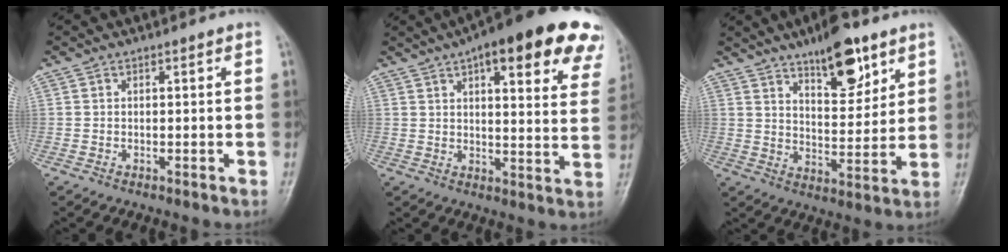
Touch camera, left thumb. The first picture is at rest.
{"total": 23.6, "force": [13.9, 7.6, 17.4], "torque": [-0.194, -0.019, 0.161]}
{"total": 12.7, "force": [8.0, 5.0, 8.5], "torque": [-0.098, -0.049, 0.129]}